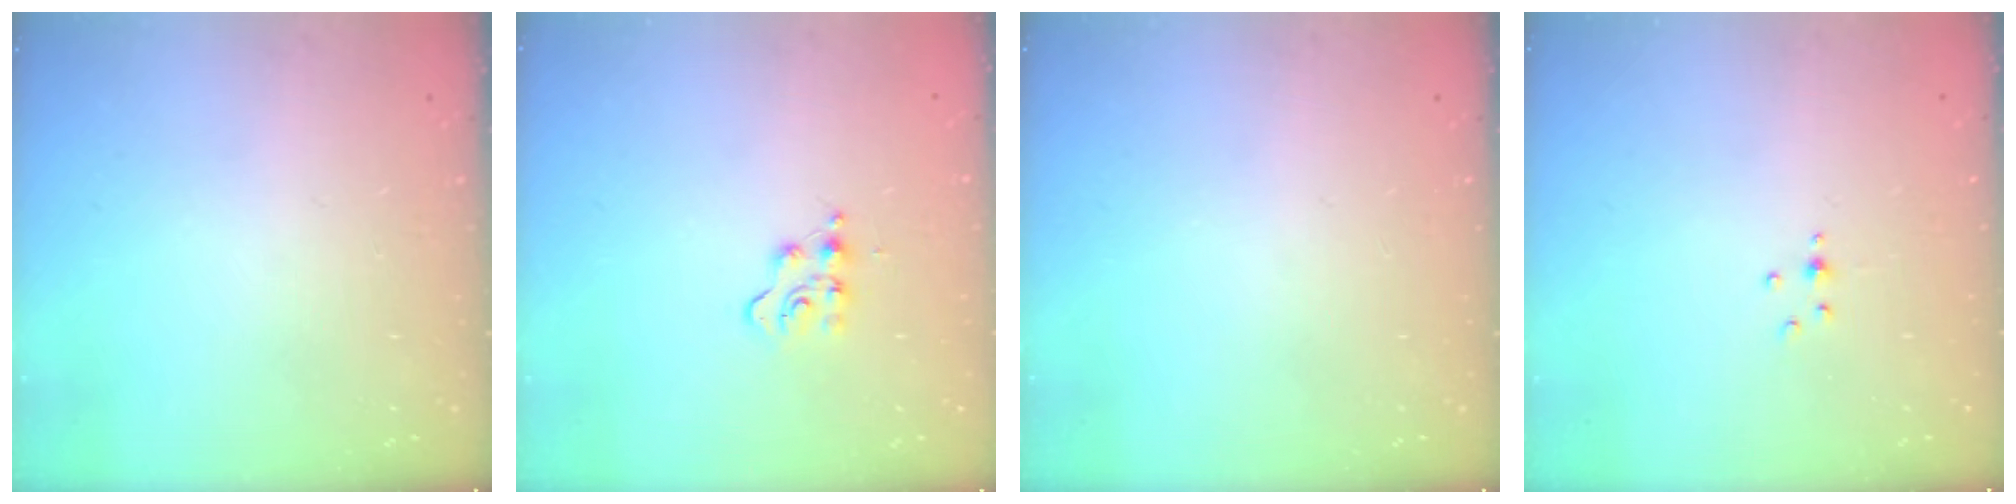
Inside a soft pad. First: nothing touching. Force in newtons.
{"total": 5.8, "press": 5.8, "slide": 0.6}
{"total": 0.0}
{"total": 3.2, "press": 2.8, "slide": 1.6}